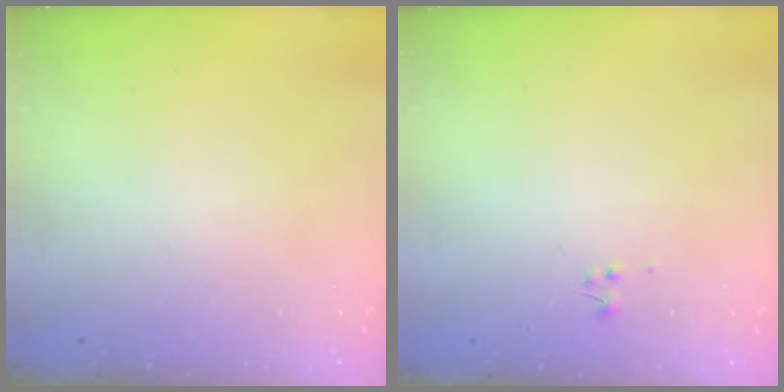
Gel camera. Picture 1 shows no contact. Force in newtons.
{"total": 0.0}